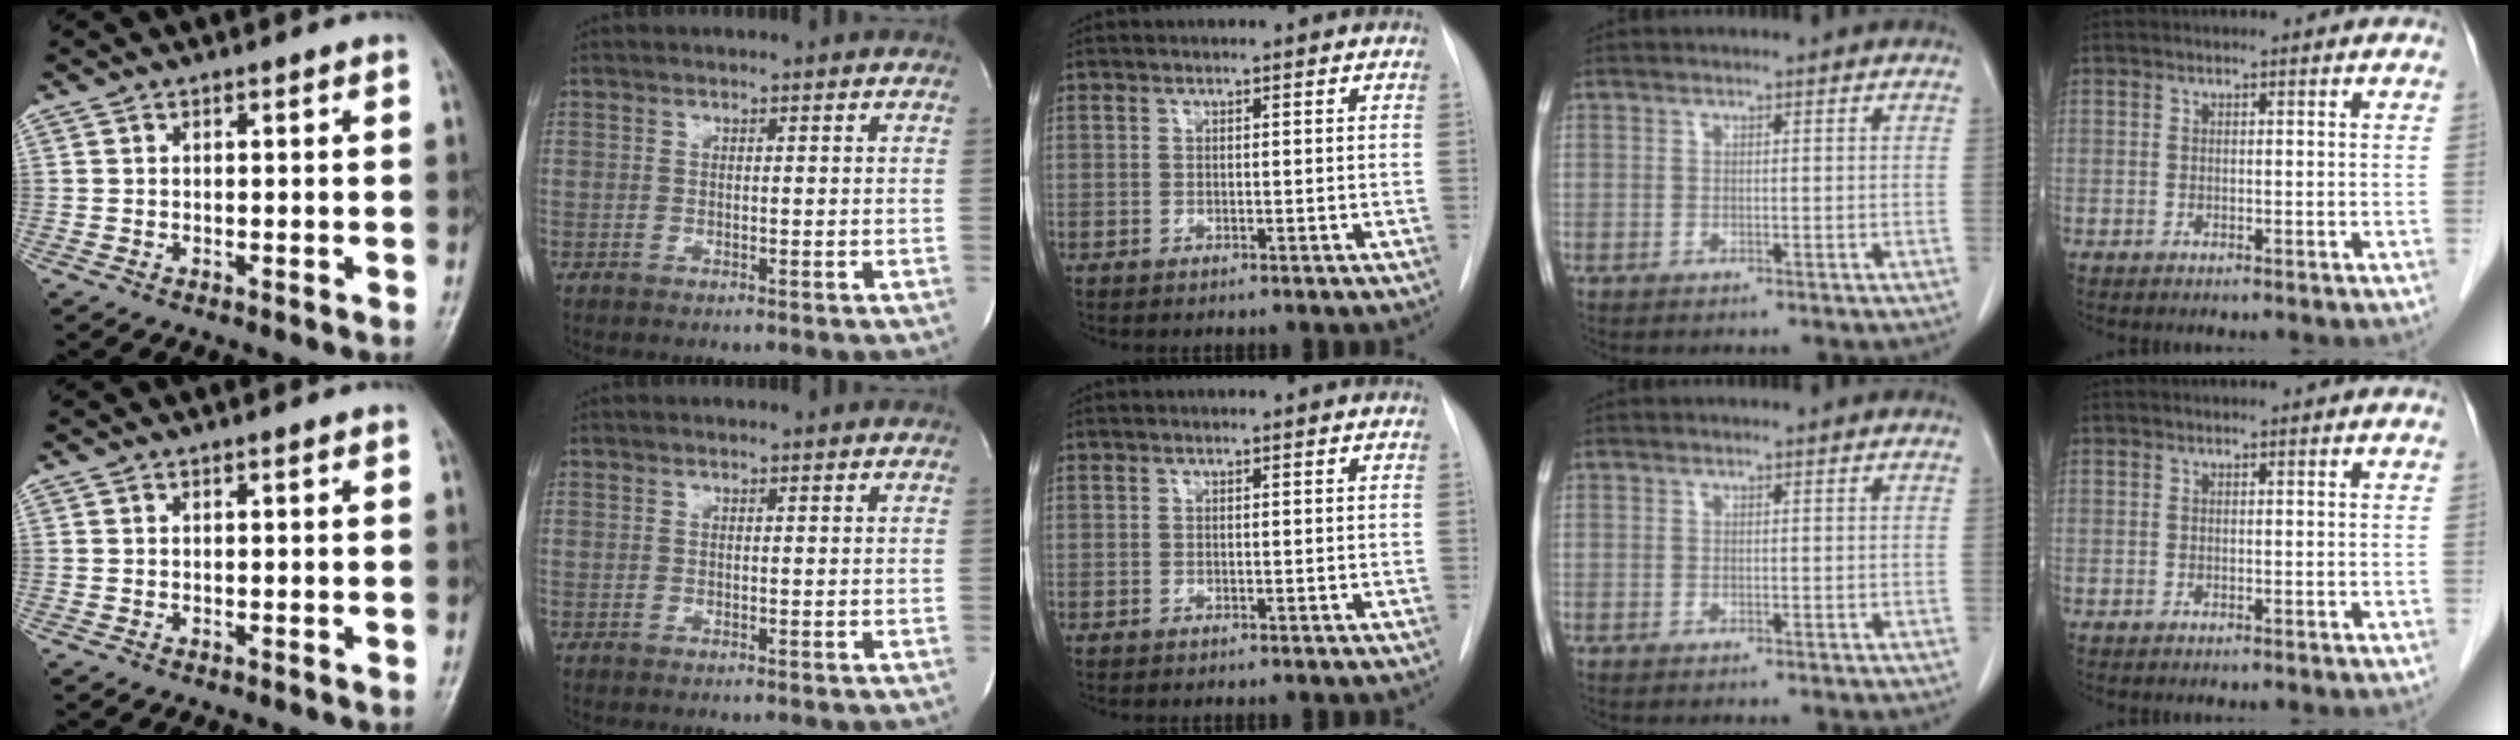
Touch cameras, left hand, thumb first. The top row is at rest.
{}